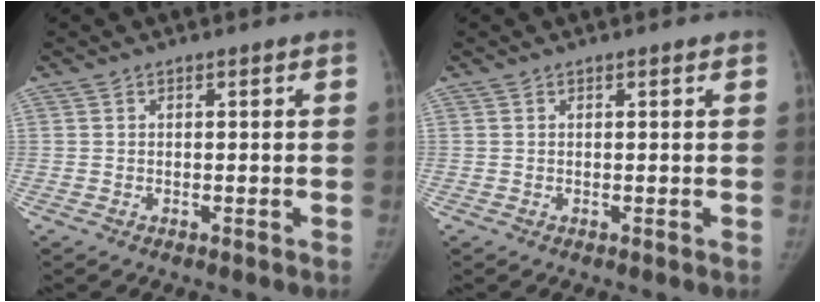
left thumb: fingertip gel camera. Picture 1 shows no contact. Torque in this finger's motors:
{"motor_torque": [-0.16, -0.05, 0.28, 0.14, -0.01]}